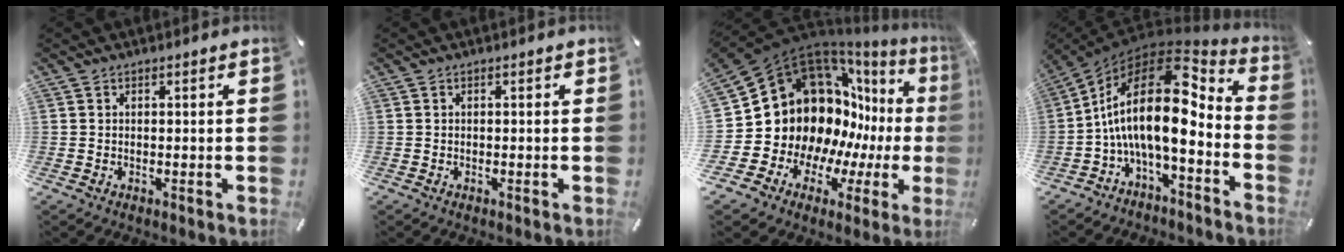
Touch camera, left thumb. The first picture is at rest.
{"total": 0.0}
{"total": 21.2, "force": [5.0, 17.9, 10.2], "torque": [-0.162, -0.100, 0.145]}
{"total": 20.6, "force": [1.6, 9.1, 18.3], "torque": [-0.356, -0.039, 0.026]}